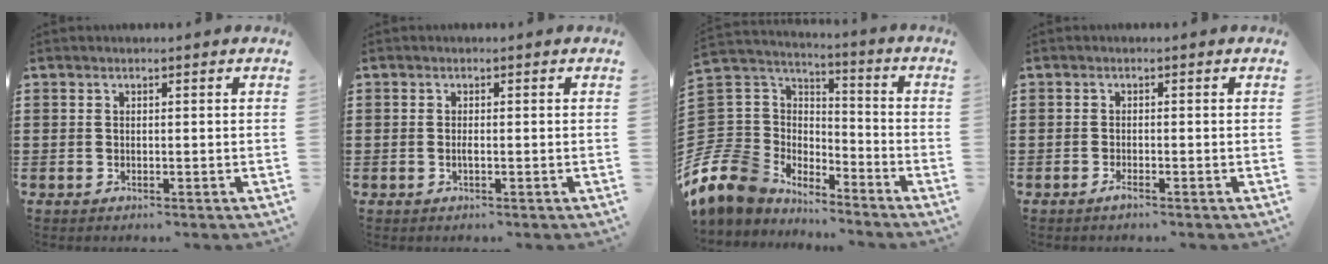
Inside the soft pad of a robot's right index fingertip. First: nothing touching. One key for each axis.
{"total": 0.8, "fx": -0.3, "fy": 0.1, "fz": 0.7, "tx": -0.014, "ty": -0.005, "tz": -0.004}
{"total": 9.9, "fx": -6.6, "fy": 7.2, "fz": 1.8, "tx": -0.093, "ty": -0.005, "tz": -0.131}
{"total": 1.2, "fx": -0.9, "fy": -0.1, "fz": 0.7, "tx": -0.015, "ty": -0.010, "tz": -0.015}